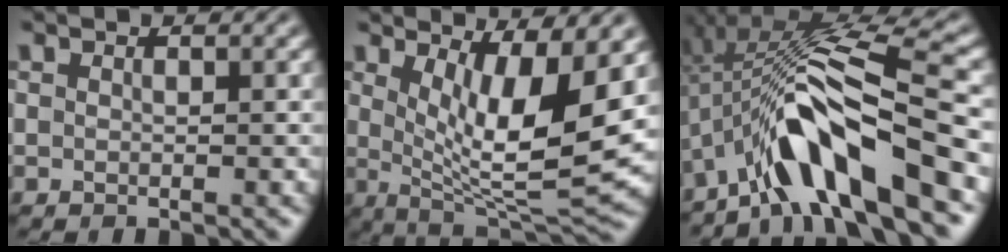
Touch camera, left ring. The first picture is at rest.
{"total": 9.8, "force": [1.9, 2.9, 9.2], "torque": [-0.147, -0.020, 0.038]}
{"total": 10.9, "force": [-5.0, 2.6, 9.4], "torque": [-0.155, 0.019, -0.088]}